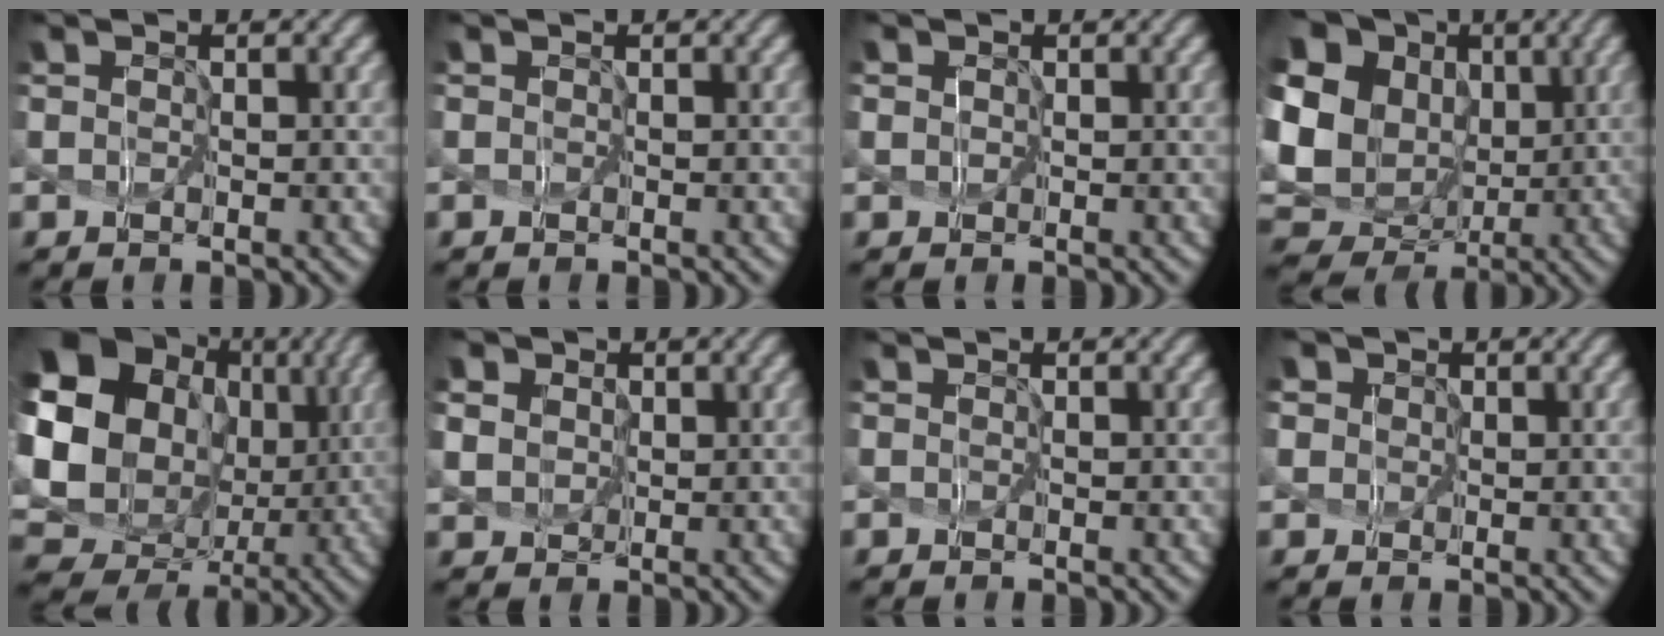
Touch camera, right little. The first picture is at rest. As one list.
[{"total": 0.0}, {"total": 2.2, "force": [0.9, 1.8, 1.0], "torque": [-0.011, 0.023, -0.010]}, {"total": 18.4, "force": [2.5, 16.4, 8.0], "torque": [-0.230, 0.014, 0.028]}, {"total": 18.8, "force": [3.0, 16.0, 9.3], "torque": [-0.213, -0.008, 0.056]}, {"total": 9.1, "force": [3.9, 7.4, 3.8], "torque": [-0.118, 0.028, 0.063]}, {"total": 0.0}, {"total": 7.2, "force": [2.9, 5.9, 2.9], "torque": [-0.076, 0.036, 0.018]}]